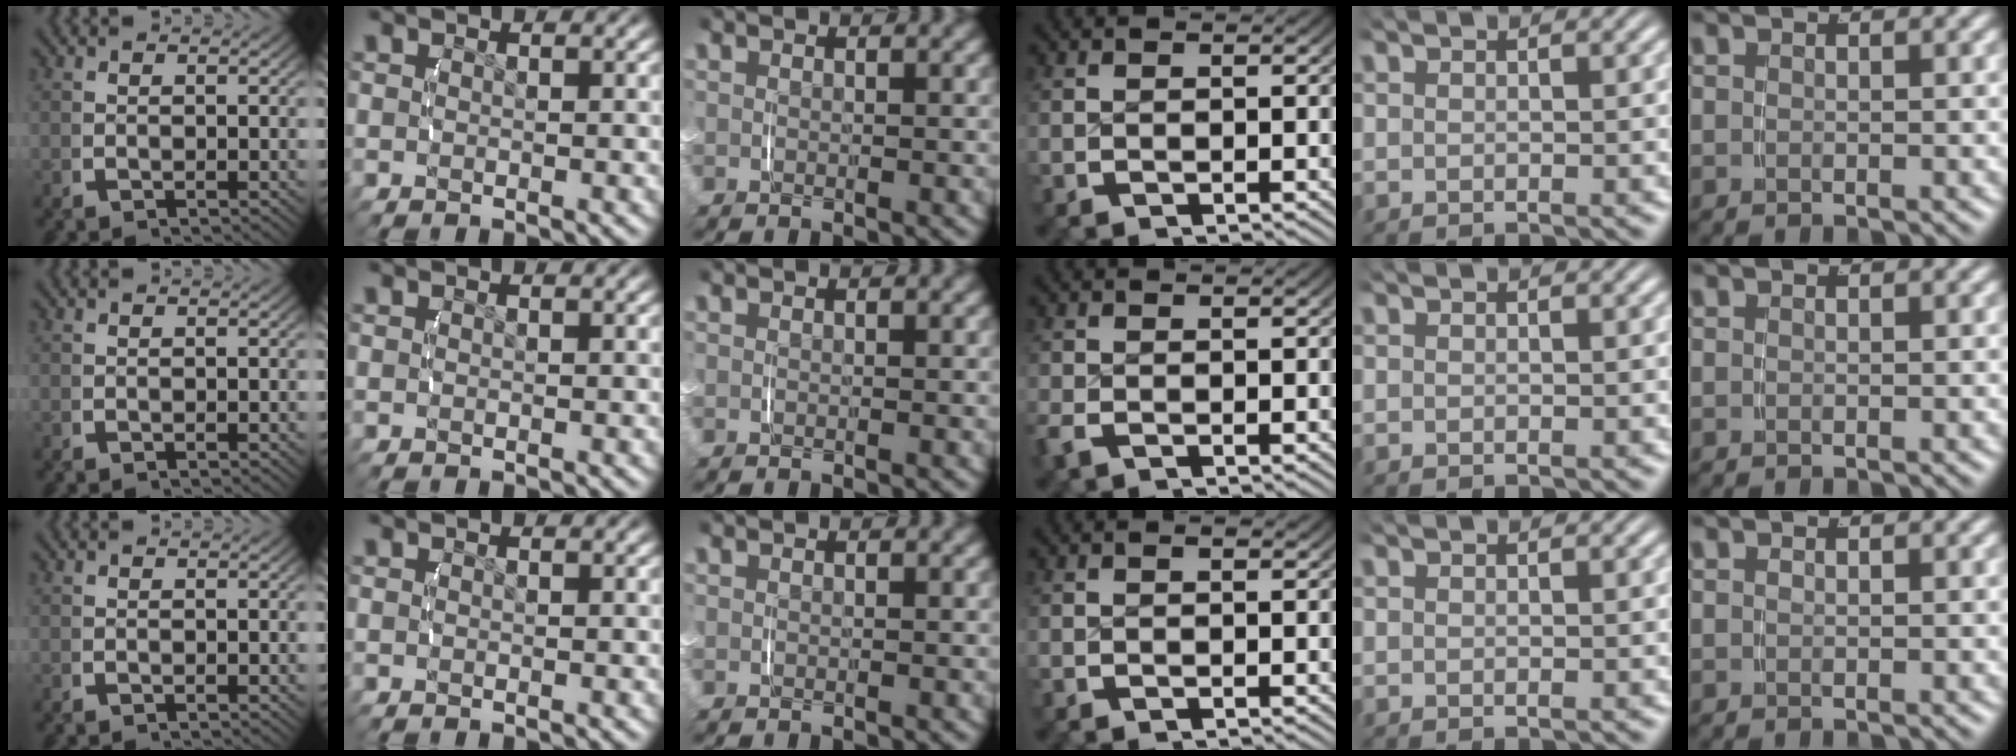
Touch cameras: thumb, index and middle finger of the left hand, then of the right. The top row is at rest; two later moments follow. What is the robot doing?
{"motion": "lift_and_place", "object": "small bumper sticker"}